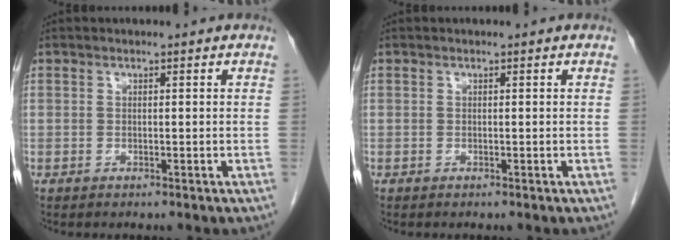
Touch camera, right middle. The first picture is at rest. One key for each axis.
{"total": 0.0}